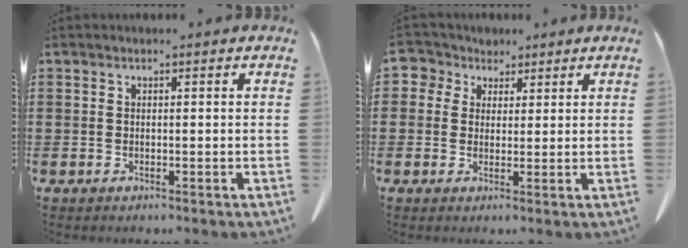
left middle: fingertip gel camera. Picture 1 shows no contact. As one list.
[{"total": 3.9, "force": [2.1, 3.2, 0.7], "torque": [-0.028, 0.004, 0.036]}]